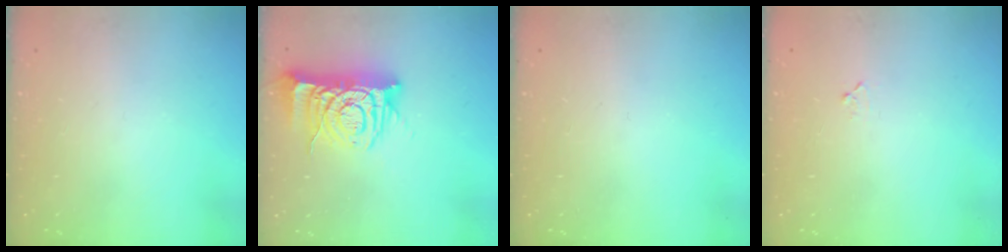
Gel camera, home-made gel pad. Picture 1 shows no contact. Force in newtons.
{"total": 11.5, "press": 11.4, "slide": 1.4}
{"total": 0.0}
{"total": 3.4, "press": 3.4, "slide": 0.4}